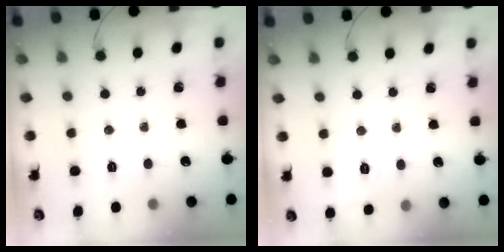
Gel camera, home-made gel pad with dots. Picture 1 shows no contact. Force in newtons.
{"total": 2.5, "press": 1.6, "slide": 1.9}